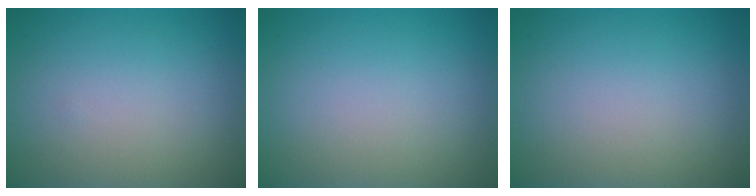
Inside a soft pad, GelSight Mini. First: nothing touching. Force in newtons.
{"total": 0.0}
{"total": 0.0}